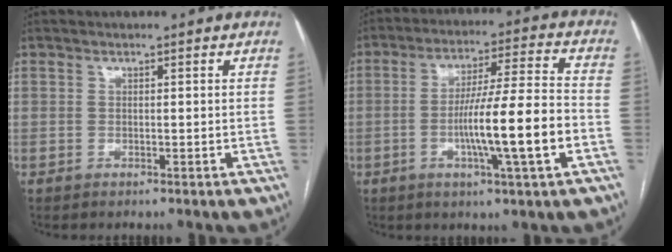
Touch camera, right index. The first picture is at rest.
{"total": 13.5, "force": [-3.6, -0.2, 13.0], "torque": [-0.224, 0.002, -0.062]}